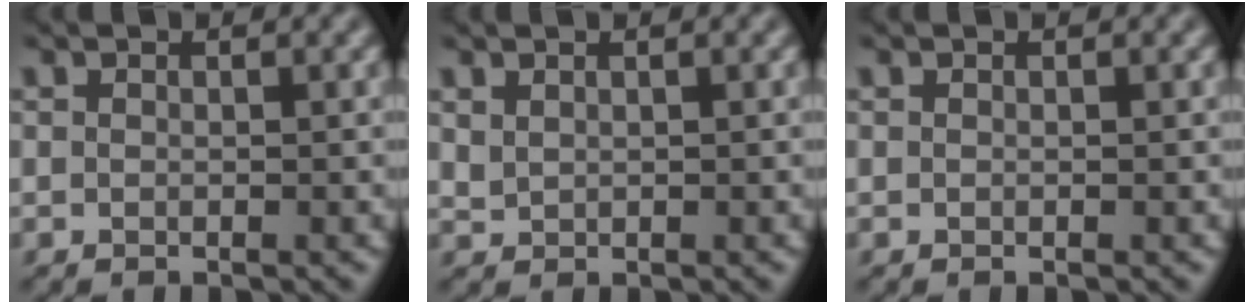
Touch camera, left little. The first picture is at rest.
{"total": 0.7, "force": [0.6, 0.4, 0.1], "torque": [-0.008, -0.001, 0.018]}
{"total": 0.0}